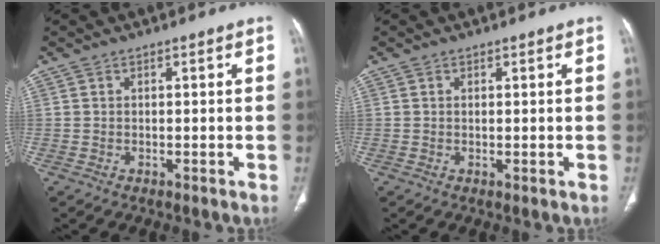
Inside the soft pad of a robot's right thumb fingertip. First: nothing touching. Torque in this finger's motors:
{"motor_torque": [0.26, -0.41, -0.18, -0.03, -0.01]}